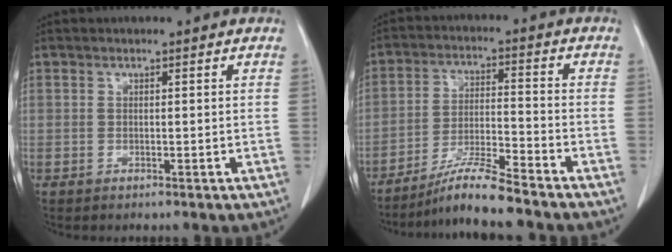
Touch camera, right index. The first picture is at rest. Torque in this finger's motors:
{"motor_torque": [0.05, -0.02, 0.39, 0.09]}